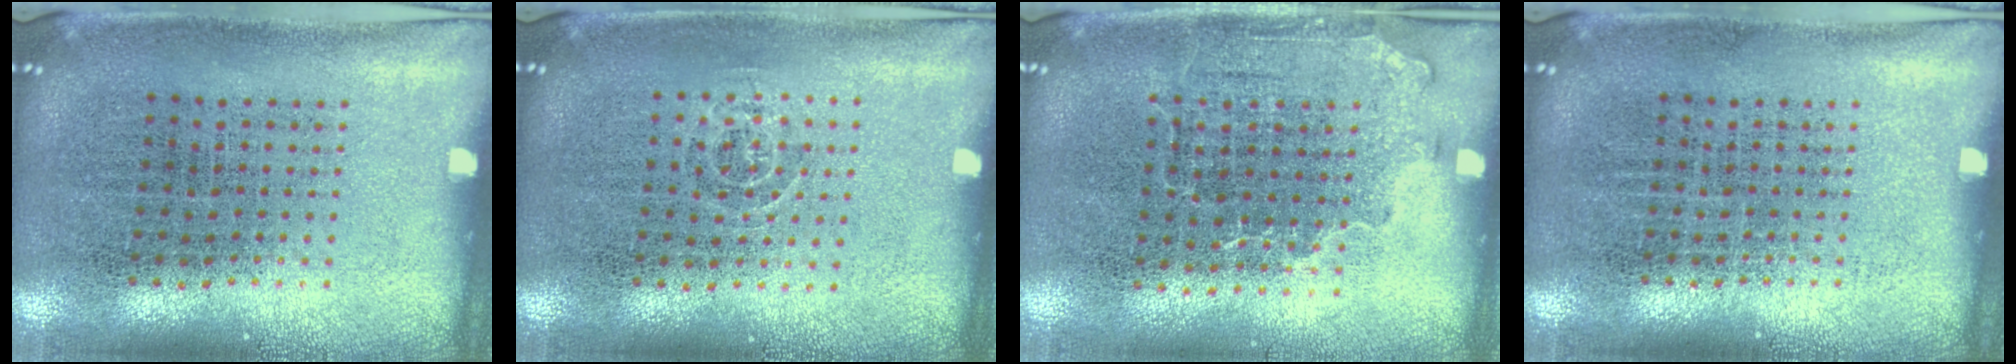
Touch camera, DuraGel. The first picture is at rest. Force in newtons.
{"total": 0.8, "press": 0.5, "slide": 0.6}
{"total": 1.4, "press": 1.1, "slide": 0.8}
{"total": 0.0}